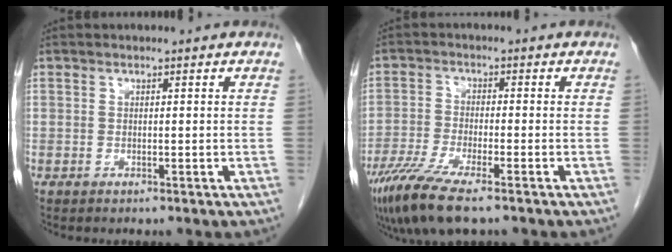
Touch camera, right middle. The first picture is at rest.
{"total": 9.2, "force": [-6.4, 1.3, 6.5], "torque": [-0.122, -0.023, -0.114]}